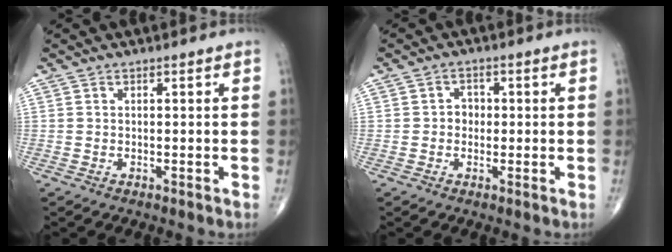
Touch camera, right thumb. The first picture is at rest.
{"total": 2.5, "force": [-0.2, 2.2, 1.1], "torque": [0.003, 0.008, -0.009]}